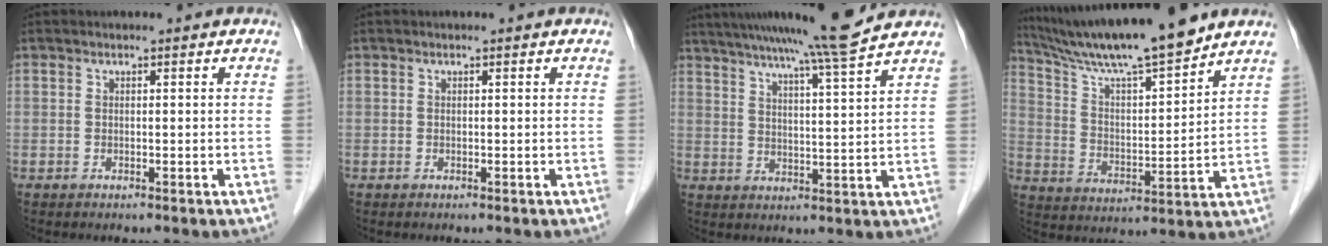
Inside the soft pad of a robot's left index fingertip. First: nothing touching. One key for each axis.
{"total": 0.0}
{"total": 13.2, "fx": 11.3, "fy": -1.8, "fz": 6.6, "tx": -0.113, "ty": -0.007, "tz": 0.161}
{"total": 15.0, "fx": 13.1, "fy": -0.3, "fz": 7.3, "tx": -0.133, "ty": -0.001, "tz": 0.229}